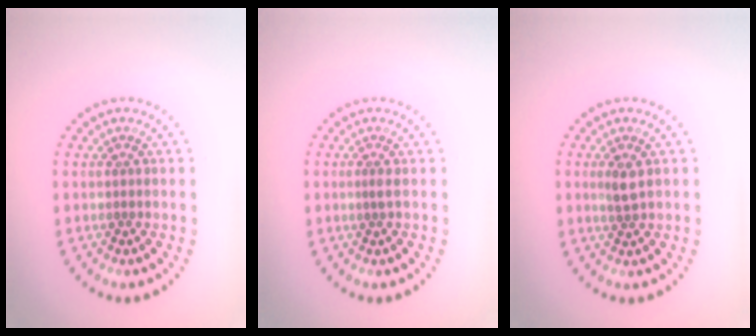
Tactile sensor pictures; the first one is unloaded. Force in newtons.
{"total": 0.6, "press": 0.3, "slide": 0.5}
{"total": 1.5, "press": 1.4, "slide": 0.5}